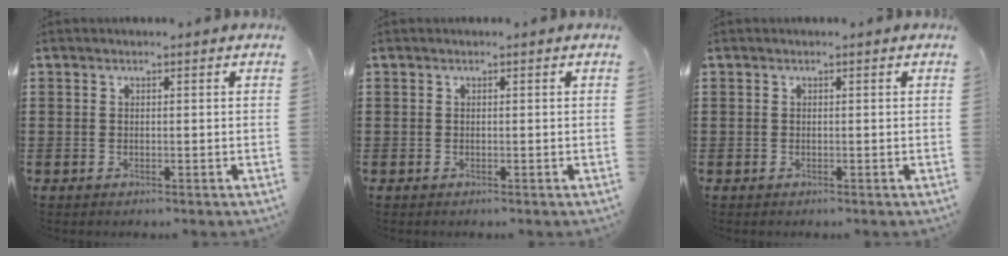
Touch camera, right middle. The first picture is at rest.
{"total": 0.0}
{"total": 0.0}